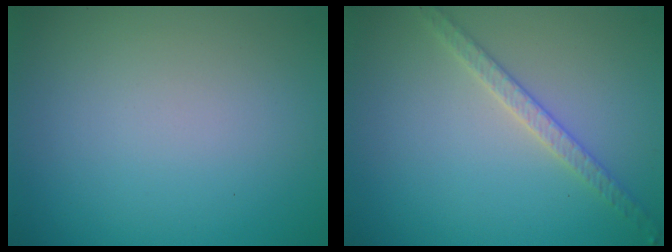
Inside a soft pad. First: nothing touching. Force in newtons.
{"total": 2.5, "press": 2.4, "slide": 0.4}